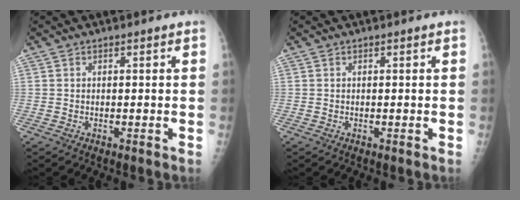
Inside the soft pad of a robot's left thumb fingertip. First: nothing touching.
{"total": 0.0}